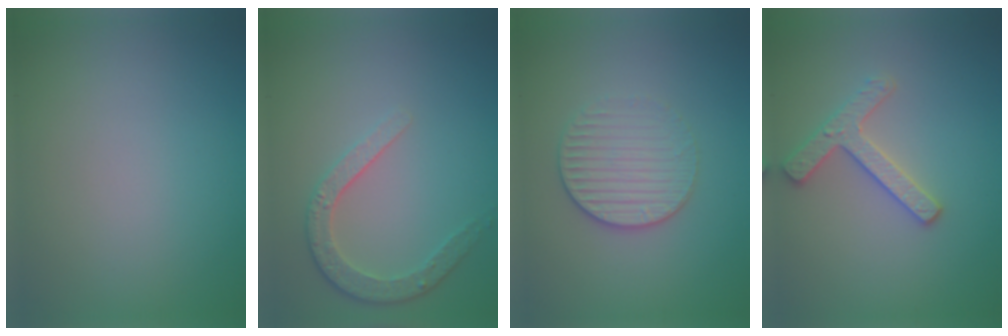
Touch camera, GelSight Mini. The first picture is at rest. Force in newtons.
{"total": 2.9, "press": 2.5, "slide": 1.6}
{"total": 3.1, "press": 2.8, "slide": 1.2}
{"total": 2.7, "press": 2.6, "slide": 0.7}